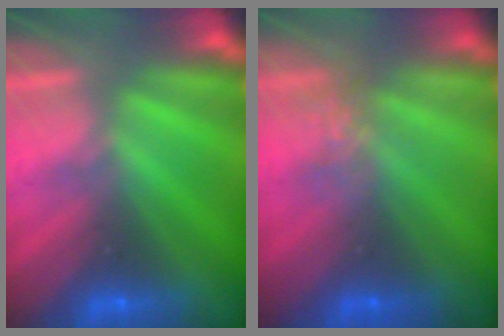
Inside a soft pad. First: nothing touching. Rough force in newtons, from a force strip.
{"total": 3.8}